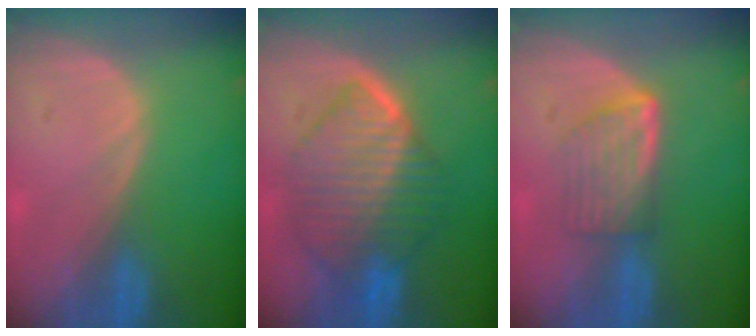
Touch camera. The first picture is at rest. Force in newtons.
{"total": 10.5, "press": 10.4, "slide": 1.0}
{"total": 5.8, "press": 5.3, "slide": 2.3}